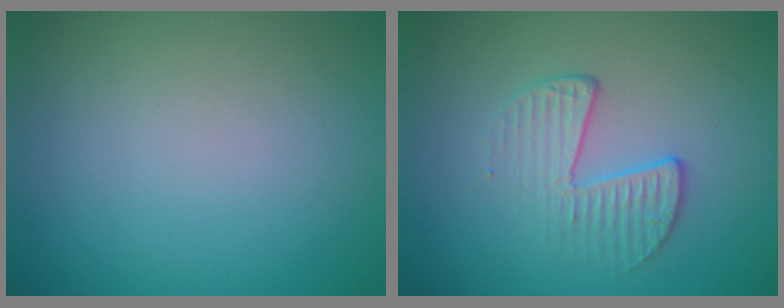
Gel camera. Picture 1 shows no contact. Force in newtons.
{"total": 2.4, "press": 1.7, "slide": 1.8}